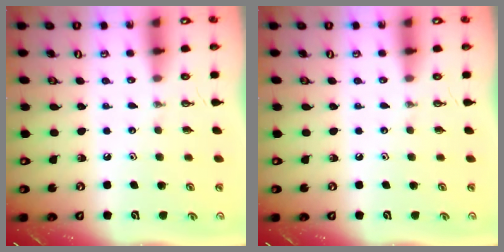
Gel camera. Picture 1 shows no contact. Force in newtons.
{"total": 0.0}